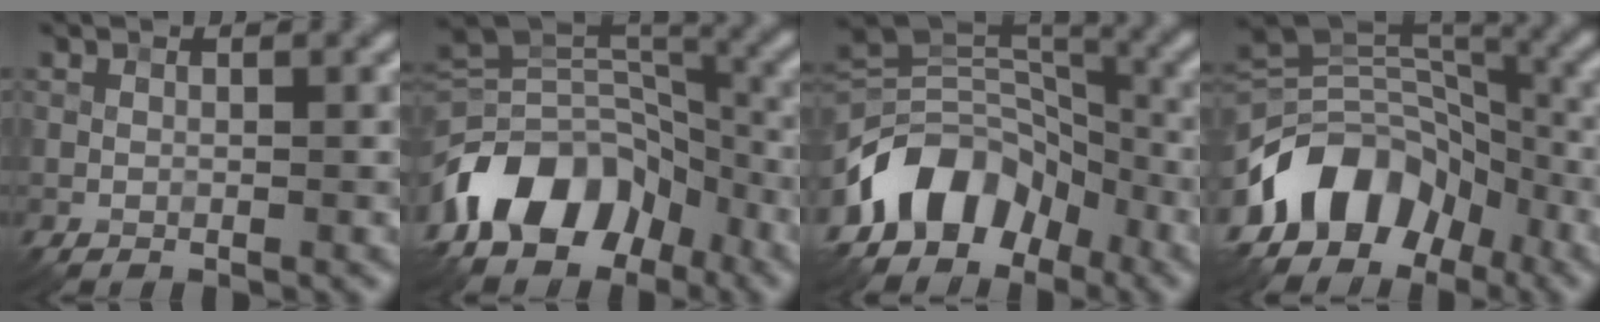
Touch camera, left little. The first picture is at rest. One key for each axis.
{"total": 10.8, "fx": -6.0, "fy": 7.1, "fz": 5.6, "tx": -0.086, "ty": 0.014, "tz": -0.120}
{"total": 9.9, "fx": -5.7, "fy": 6.5, "fz": 4.8, "tx": -0.065, "ty": 0.006, "tz": -0.115}
{"total": 11.0, "fx": -6.1, "fy": 7.2, "fz": 5.8, "tx": -0.090, "ty": 0.016, "tz": -0.124}